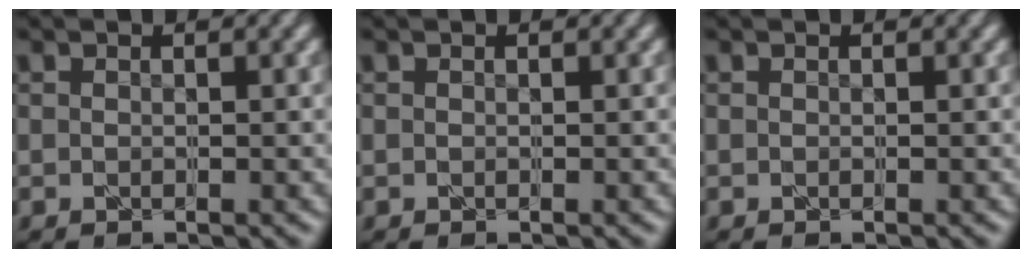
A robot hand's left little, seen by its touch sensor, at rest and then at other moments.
{"total": 0.0}
{"total": 0.0}